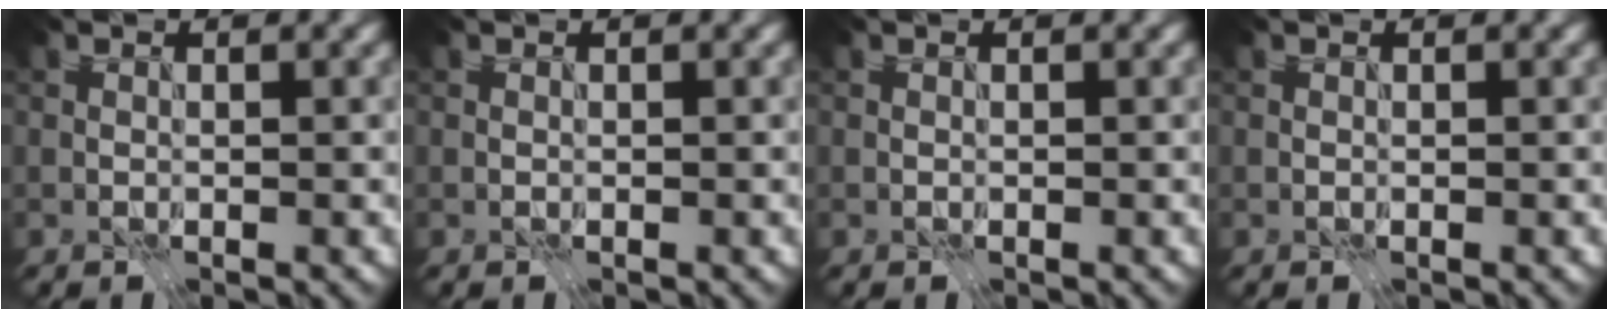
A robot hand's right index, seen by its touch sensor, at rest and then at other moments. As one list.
[{"total": 0.0}, {"total": 0.0}, {"total": 0.0}]